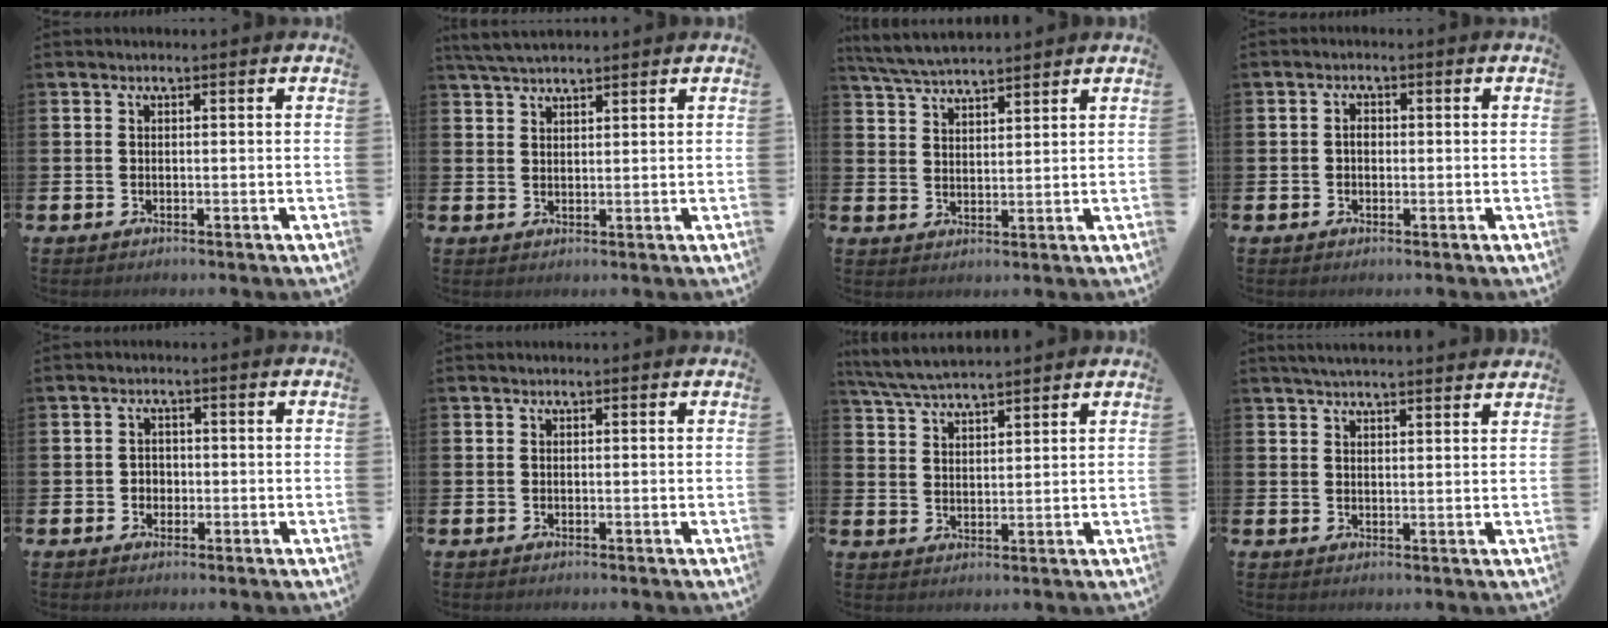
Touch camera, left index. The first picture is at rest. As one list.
[{"total": 3.8, "force": [3.5, 0.7, 1.3], "torque": [-0.028, -0.011, 0.065]}, {"total": 5.2, "force": [5.0, 0.4, 1.1], "torque": [-0.039, -0.022, 0.092]}, {"total": 1.7, "force": [-0.1, 1.2, 1.2], "torque": [-0.012, 0.004, -0.006]}, {"total": 1.8, "force": [-0.3, 1.7, 0.4], "torque": [-0.001, 0.003, -0.012]}, {"total": 0.0}, {"total": 5.5, "force": [5.3, 0.5, 1.4], "torque": [-0.044, -0.022, 0.096]}, {"total": 3.4, "force": [3.3, 0.0, 0.9], "torque": [-0.025, -0.010, 0.061]}]